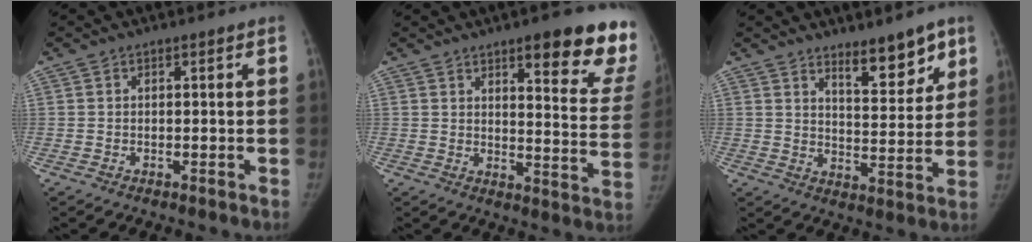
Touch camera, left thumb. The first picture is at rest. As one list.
[{"total": 18.1, "force": [12.3, 4.3, 12.5], "torque": [-0.117, -0.067, 0.147]}, {"total": 9.6, "force": [6.8, 3.3, 6.0], "torque": [-0.056, -0.054, 0.108]}]